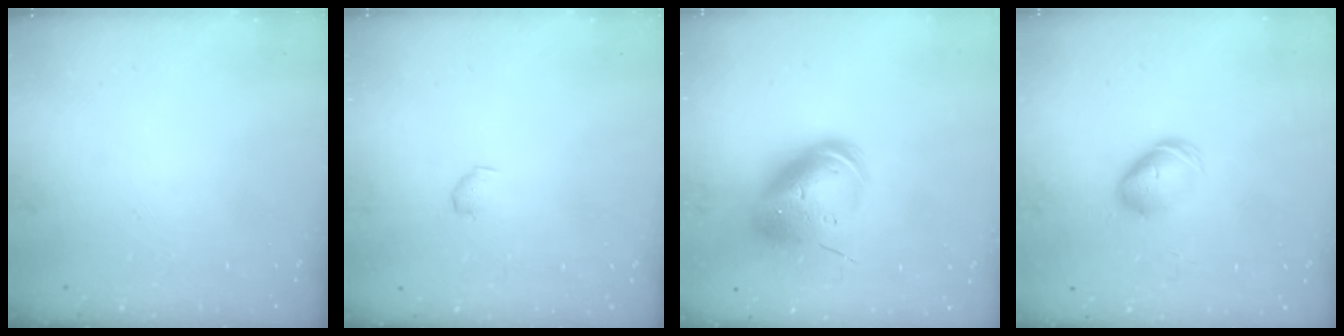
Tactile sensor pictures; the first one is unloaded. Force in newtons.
{"total": 2.9, "press": 2.9, "slide": 0.5}
{"total": 15.1, "press": 14.9, "slide": 2.9}
{"total": 7.5, "press": 7.4, "slide": 0.7}